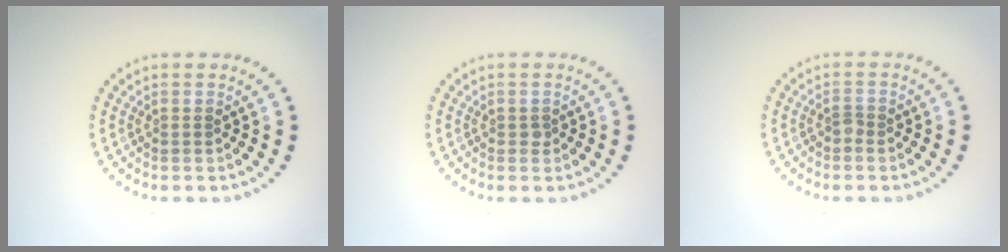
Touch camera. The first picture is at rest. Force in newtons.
{"total": 0.5, "press": 0.4, "slide": 0.3}
{"total": 0.7, "press": 0.5, "slide": 0.5}